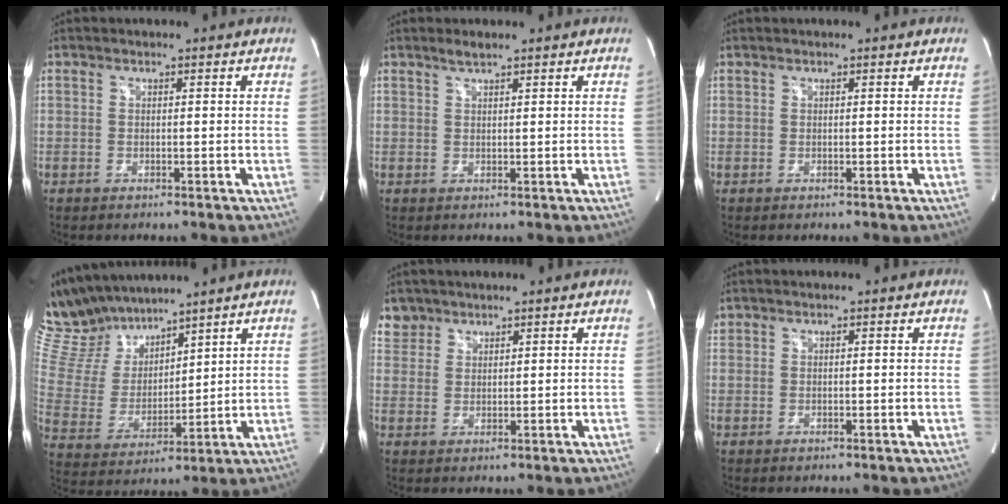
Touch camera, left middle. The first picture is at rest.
{"total": 1.5, "force": [1.3, 0.1, 0.8], "torque": [-0.019, 0.003, 0.028]}
{"total": 0.0}
{"total": 13.4, "force": [12.1, 4.1, 3.8], "torque": [-0.099, 0.020, 0.249]}
{"total": 3.5, "force": [2.7, 2.1, -0.3], "torque": [0.013, 0.007, 0.053]}
{"total": 0.5, "force": [0.4, 0.4, 0.0], "torque": [-0.001, 0.010, 0.008]}